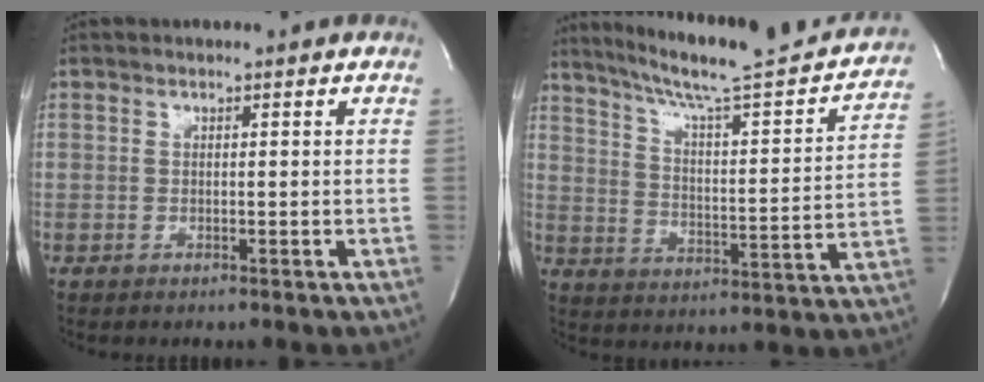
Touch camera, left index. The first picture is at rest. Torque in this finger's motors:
{"motor_torque": [-0.27, -0.22, 0.26, 0.08]}